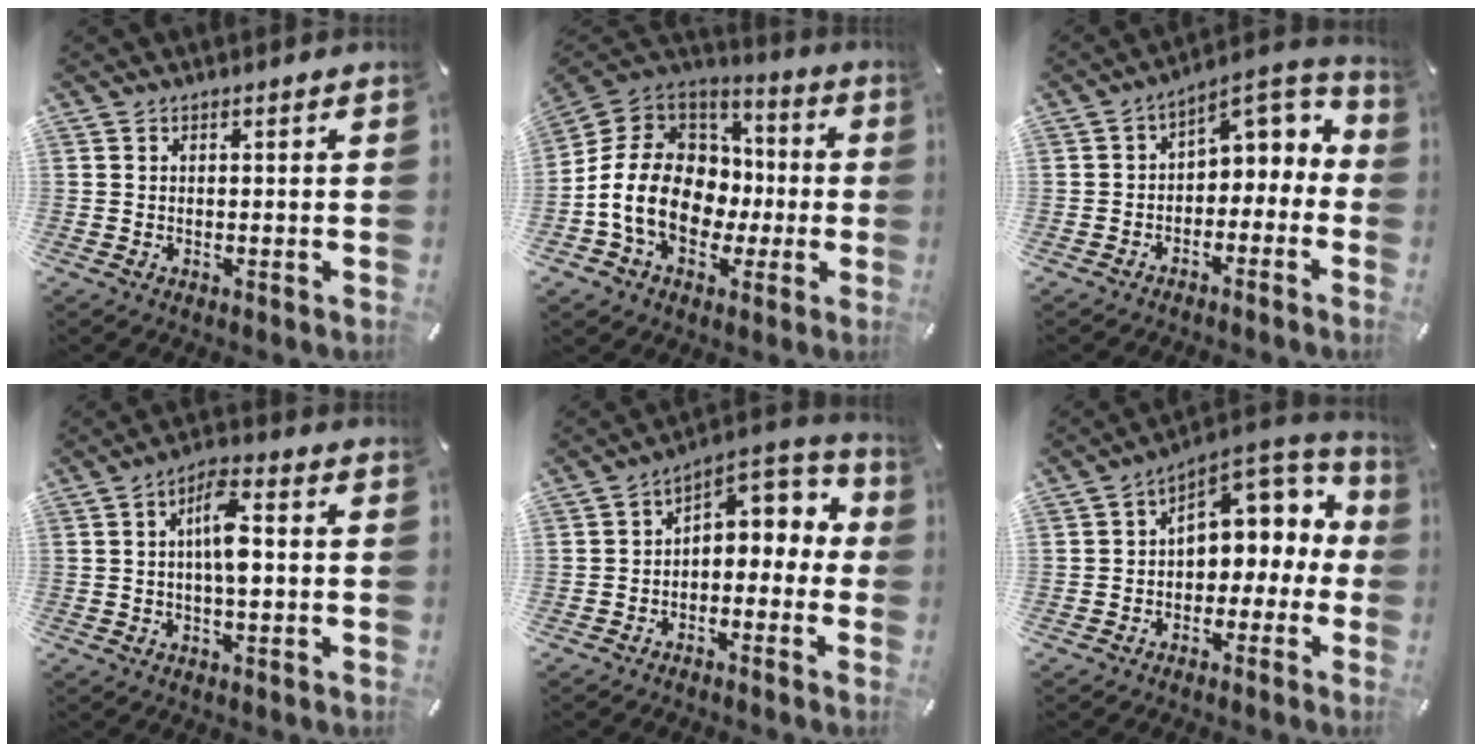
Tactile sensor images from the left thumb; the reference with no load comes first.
{"total": 17.2, "force": [-3.9, 13.8, 9.6], "torque": [-0.204, 0.018, -0.062]}
{"total": 6.2, "force": [0.5, 4.9, 3.7], "torque": [-0.042, -0.015, 0.004]}
{"total": 7.7, "force": [0.1, 3.0, 7.1], "torque": [-0.130, 0.012, -0.003]}
{"total": 6.0, "force": [0.8, 4.9, 3.4], "torque": [-0.038, -0.020, 0.011]}
{"total": 9.6, "force": [3.4, 7.2, 5.4], "torque": [-0.068, -0.026, 0.062]}